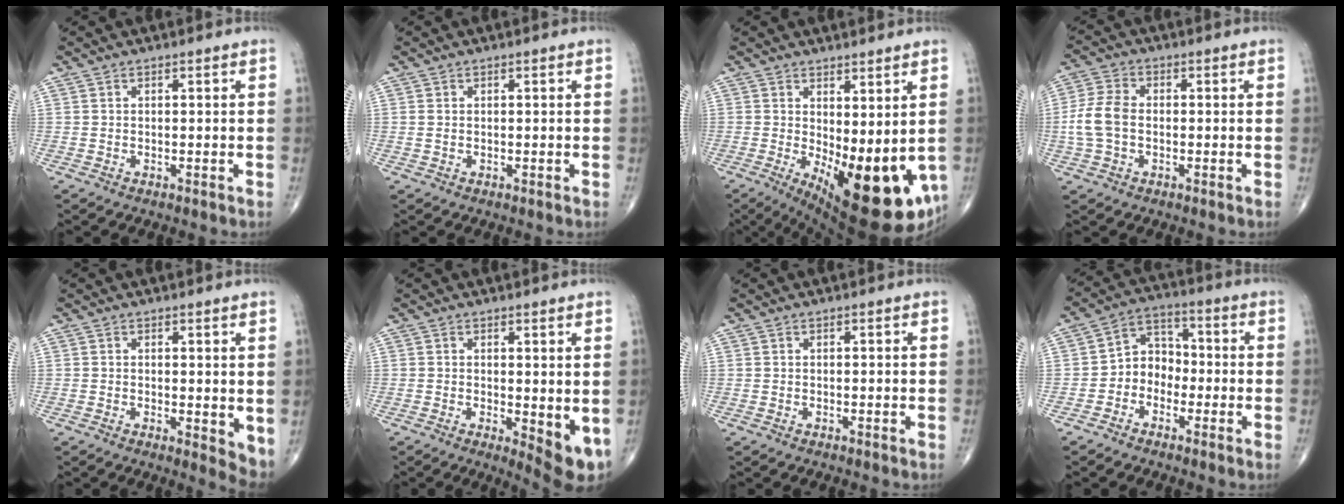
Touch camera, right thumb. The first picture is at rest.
{"total": 1.0, "force": [0.0, 0.7, 0.7], "torque": [-0.018, 0.002, 0.002]}
{"total": 17.2, "force": [-2.5, 6.7, 15.6], "torque": [-0.198, -0.033, -0.010]}
{"total": 7.6, "force": [-0.9, 5.1, 5.6], "torque": [-0.128, 0.018, -0.023]}
{"total": 4.5, "force": [0.5, 1.7, 4.1], "torque": [-0.051, -0.015, 0.007]}
{"total": 6.9, "force": [-0.4, 2.3, 6.5], "torque": [-0.082, -0.018, -0.001]}
{"total": 0.0}
{"total": 7.0, "force": [-2.1, 5.7, 3.4], "torque": [-0.023, 0.035, -0.053]}